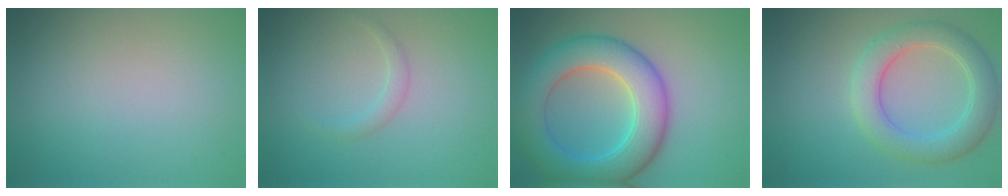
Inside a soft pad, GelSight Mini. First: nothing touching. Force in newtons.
{"total": 1.1, "press": 1.1, "slide": 0.1}
{"total": 8.5, "press": 8.5, "slide": 0.4}
{"total": 5.0, "press": 5.0, "slide": 0.4}